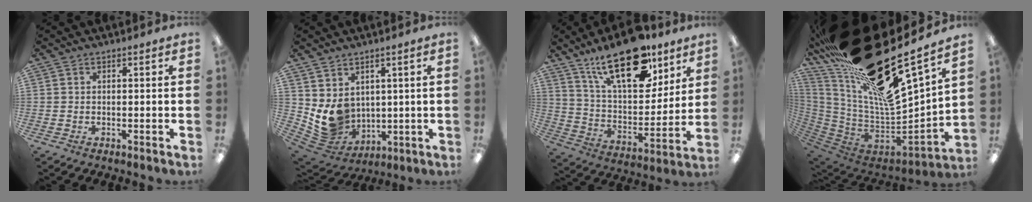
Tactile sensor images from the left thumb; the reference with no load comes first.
{"total": 8.4, "force": [3.4, 7.1, 2.9], "torque": [-0.075, -0.038, 0.075]}
{"total": 23.3, "force": [15.1, 10.3, 14.5], "torque": [-0.233, -0.082, 0.263]}
{"total": 31.6, "force": [20.5, 9.5, 22.1], "torque": [-0.326, -0.168, 0.365]}